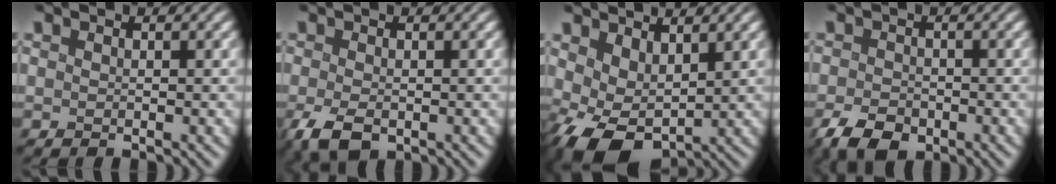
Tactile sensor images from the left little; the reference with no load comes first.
{"total": 3.3, "force": [-1.3, 1.9, 2.3], "torque": [-0.052, -0.007, -0.025]}
{"total": 5.2, "force": [-0.2, 3.2, 4.1], "torque": [-0.082, -0.012, -0.001]}
{"total": 4.0, "force": [-2.3, 2.5, 2.2], "torque": [-0.036, -0.006, -0.048]}